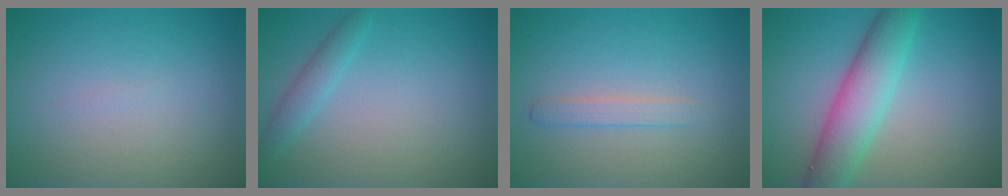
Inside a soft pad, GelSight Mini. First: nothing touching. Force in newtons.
{"total": 1.8, "press": 1.8, "slide": 0.2}
{"total": 1.4, "press": 1.4, "slide": 0.0}
{"total": 5.8, "press": 5.7, "slide": 0.3}